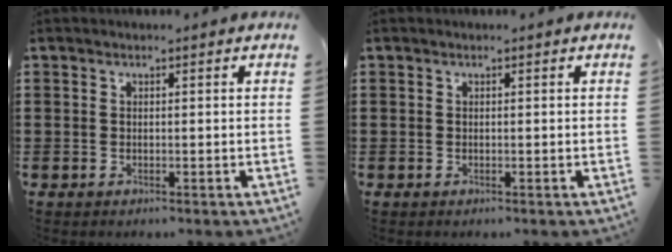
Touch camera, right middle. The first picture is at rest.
{"total": 0.0}